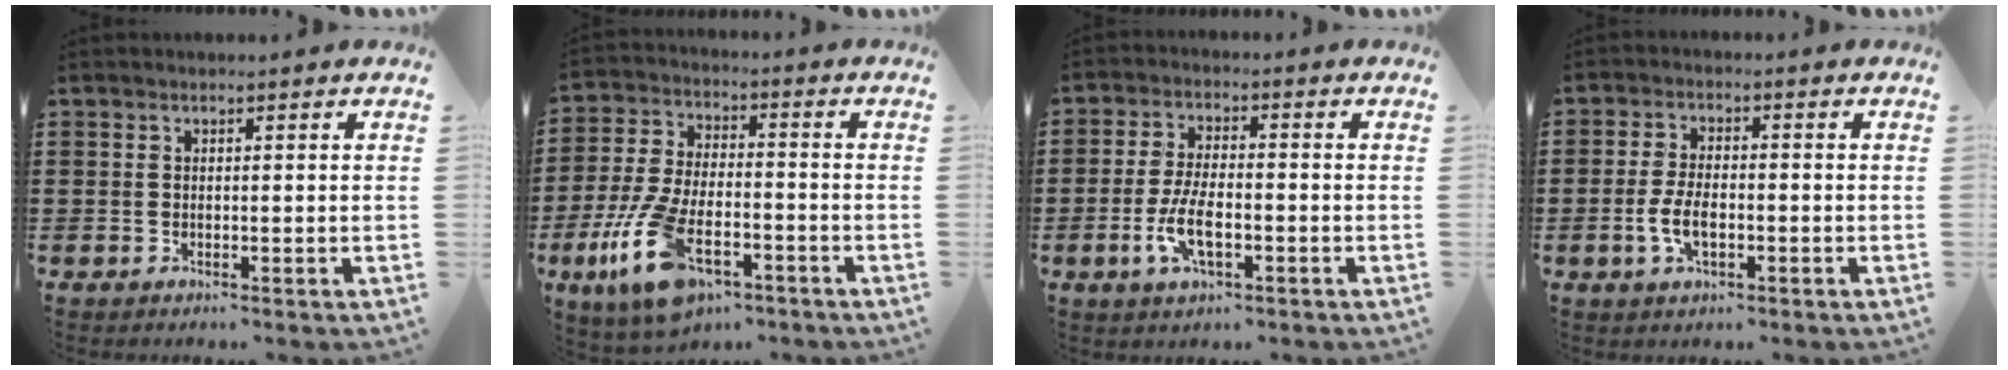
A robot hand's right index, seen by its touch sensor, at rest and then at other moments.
{"total": 13.0, "force": [-6.9, 5.4, 9.6], "torque": [-0.224, 0.002, -0.130]}
{"total": 6.5, "force": [-2.2, 2.4, 5.6], "torque": [-0.119, -0.005, -0.043]}
{"total": 4.8, "force": [-1.3, 2.2, 4.1], "torque": [-0.091, -0.001, -0.029]}